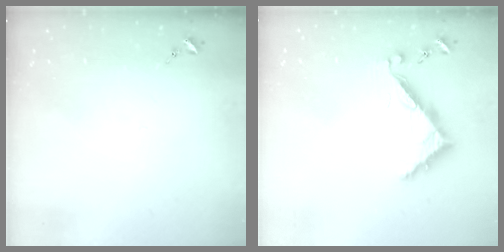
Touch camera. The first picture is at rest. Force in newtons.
{"total": 6.7, "press": 6.6, "slide": 0.6}